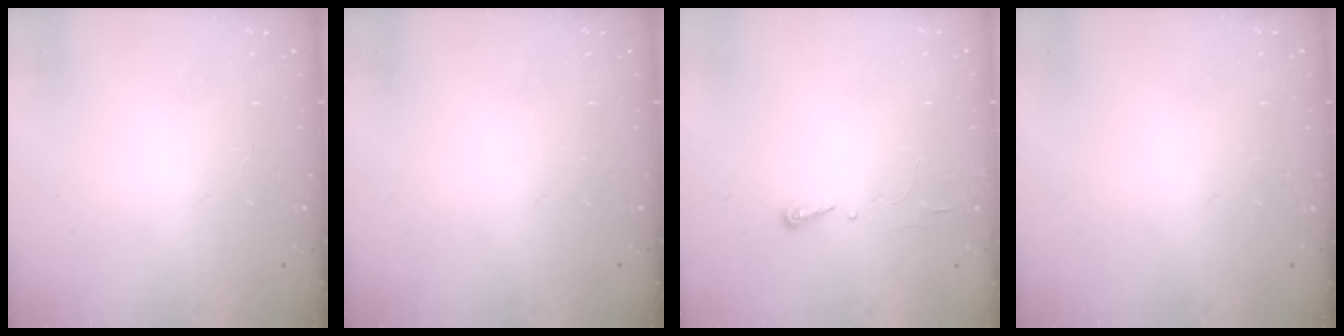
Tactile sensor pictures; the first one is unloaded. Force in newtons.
{"total": 0.0}
{"total": 2.9, "press": 2.9, "slide": 0.4}
{"total": 1.1, "press": 0.8, "slide": 0.7}